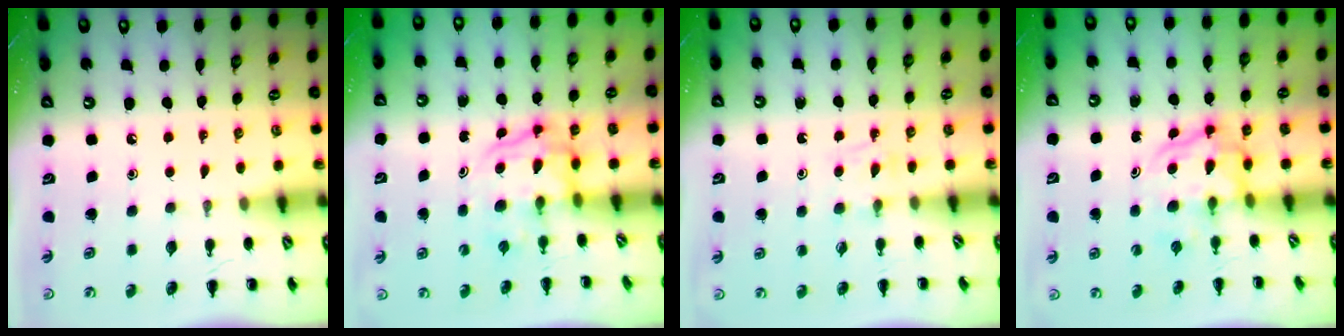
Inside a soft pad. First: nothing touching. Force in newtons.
{"total": 3.7, "press": 3.7, "slide": 0.6}
{"total": 3.3, "press": 3.0, "slide": 1.3}
{"total": 3.9, "press": 3.9, "slide": 0.4}